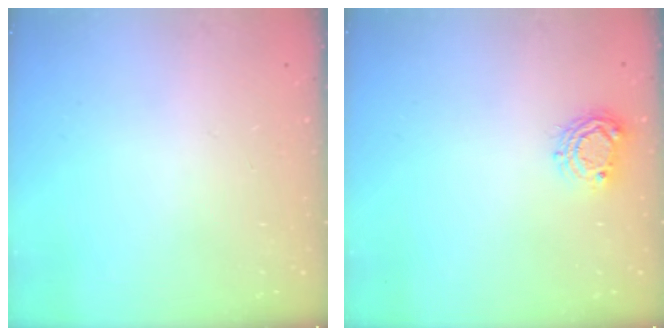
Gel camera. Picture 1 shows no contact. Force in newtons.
{"total": 6.6, "press": 6.6, "slide": 0.5}